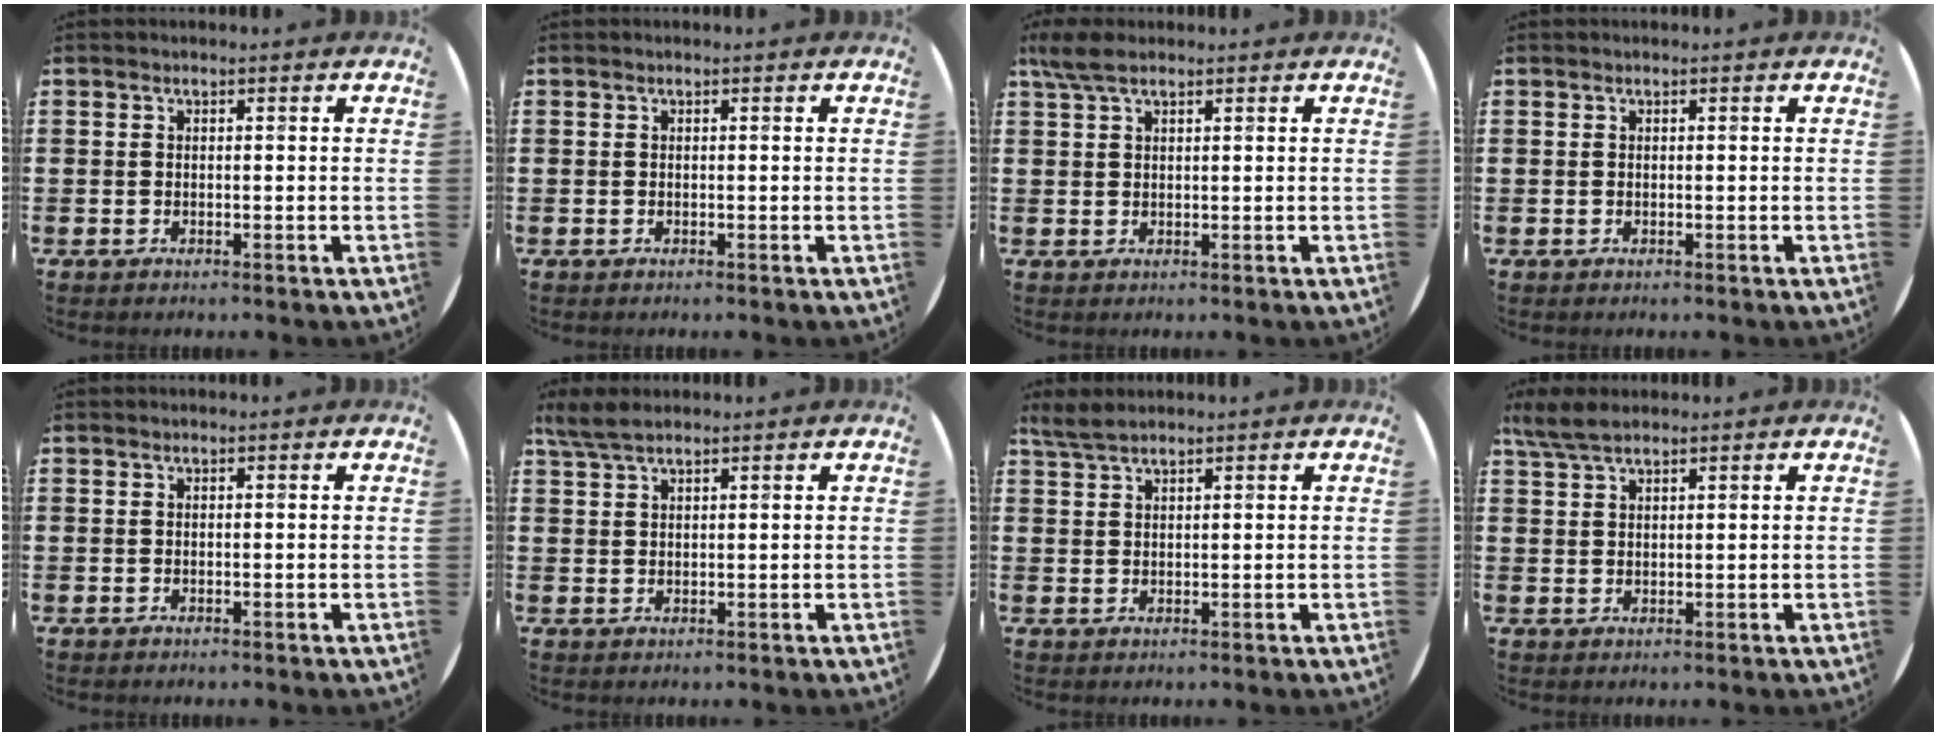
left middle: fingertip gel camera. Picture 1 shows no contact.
{"total": 0.0}
{"total": 3.2, "force": [2.3, 1.0, 2.0], "torque": [-0.044, 0.005, 0.042]}
{"total": 0.0}
{"total": 0.0}
{"total": 3.1, "force": [2.5, 0.8, 1.8], "torque": [-0.040, 0.005, 0.047]}
{"total": 2.3, "force": [2.1, 0.3, 0.9], "torque": [-0.022, 0.003, 0.041]}
{"total": 3.8, "force": [3.0, 1.0, 2.1], "torque": [-0.047, 0.004, 0.056]}